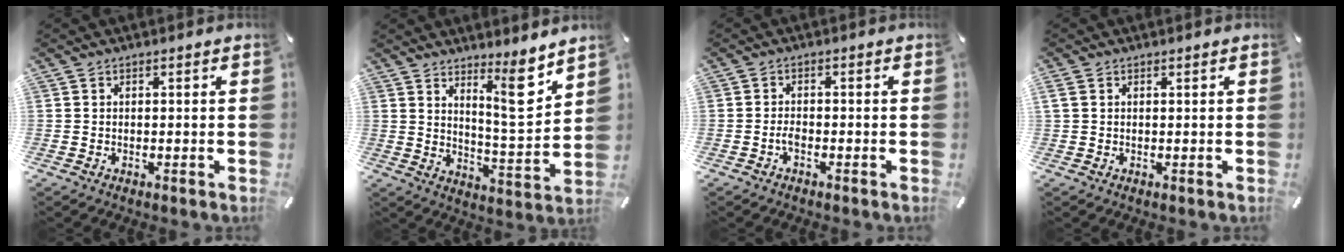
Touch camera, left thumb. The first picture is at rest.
{"total": 11.0, "force": [7.4, 2.9, 7.6], "torque": [-0.102, -0.059, 0.122]}
{"total": 1.9, "force": [-1.1, 0.8, 1.3], "torque": [-0.025, 0.005, -0.021]}
{"total": 1.0, "force": [0.4, 0.7, 0.6], "torque": [-0.014, 0.003, 0.006]}